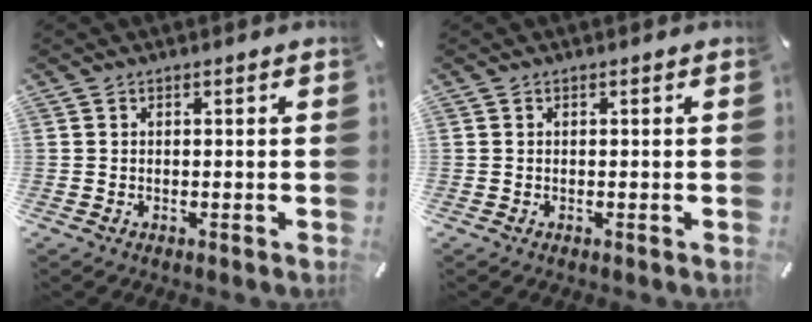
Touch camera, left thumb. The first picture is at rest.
{"total": 0.0}